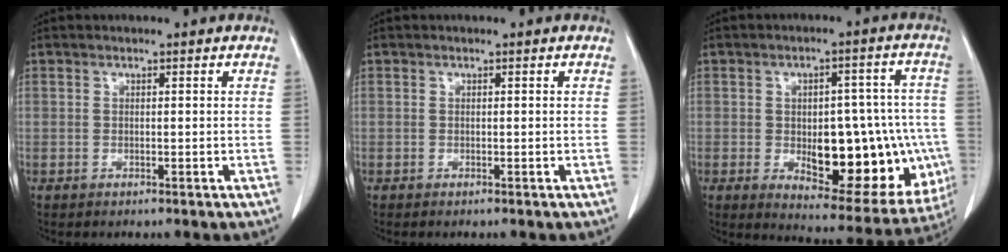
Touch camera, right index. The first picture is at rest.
{"total": 0.0}
{"total": 19.9, "force": [-3.9, 8.4, 17.6], "torque": [-0.171, 0.023, -0.020]}